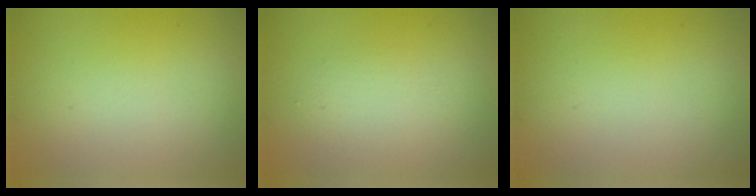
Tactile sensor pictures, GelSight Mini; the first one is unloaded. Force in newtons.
{"total": 1.9, "press": 1.9, "slide": 0.0}
{"total": 0.0}